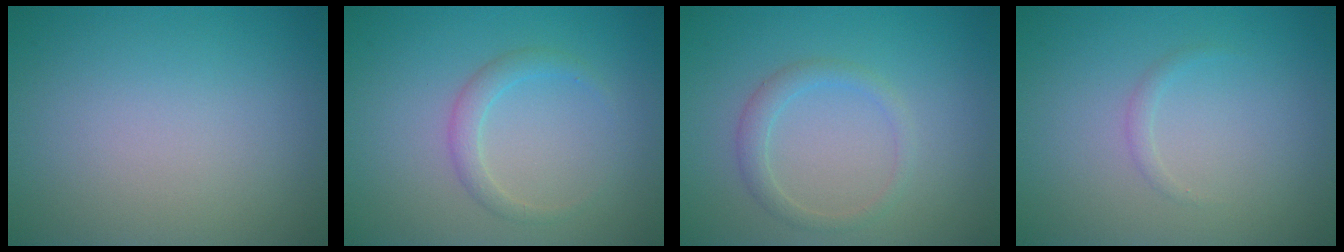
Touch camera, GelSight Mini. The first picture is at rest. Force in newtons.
{"total": 1.7, "press": 1.7, "slide": 0.2}
{"total": 1.8, "press": 1.8, "slide": 0.1}
{"total": 0.7, "press": 0.7, "slide": 0.0}